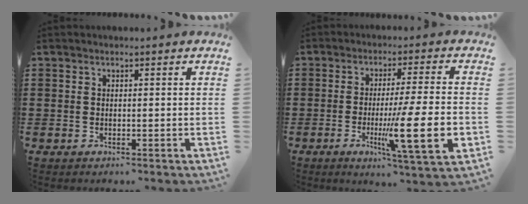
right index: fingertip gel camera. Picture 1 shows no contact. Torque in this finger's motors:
{"motor_torque": [2.14, 0.00, 0.69, 0.21]}